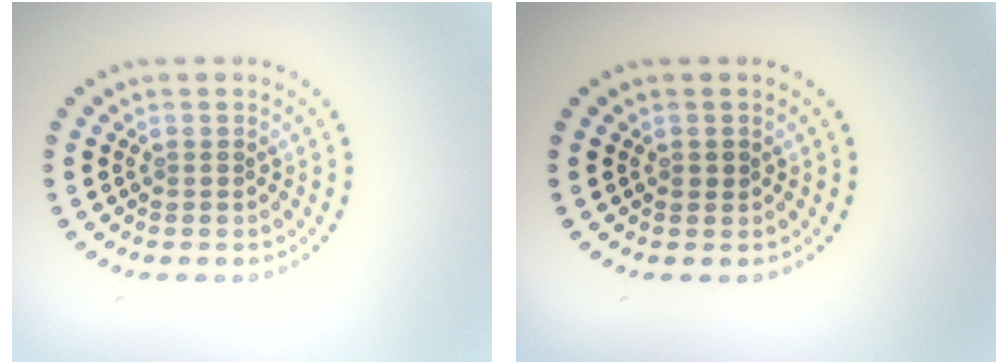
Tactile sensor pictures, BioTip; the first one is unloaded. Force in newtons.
{"total": 0.8, "press": 0.8, "slide": 0.1}